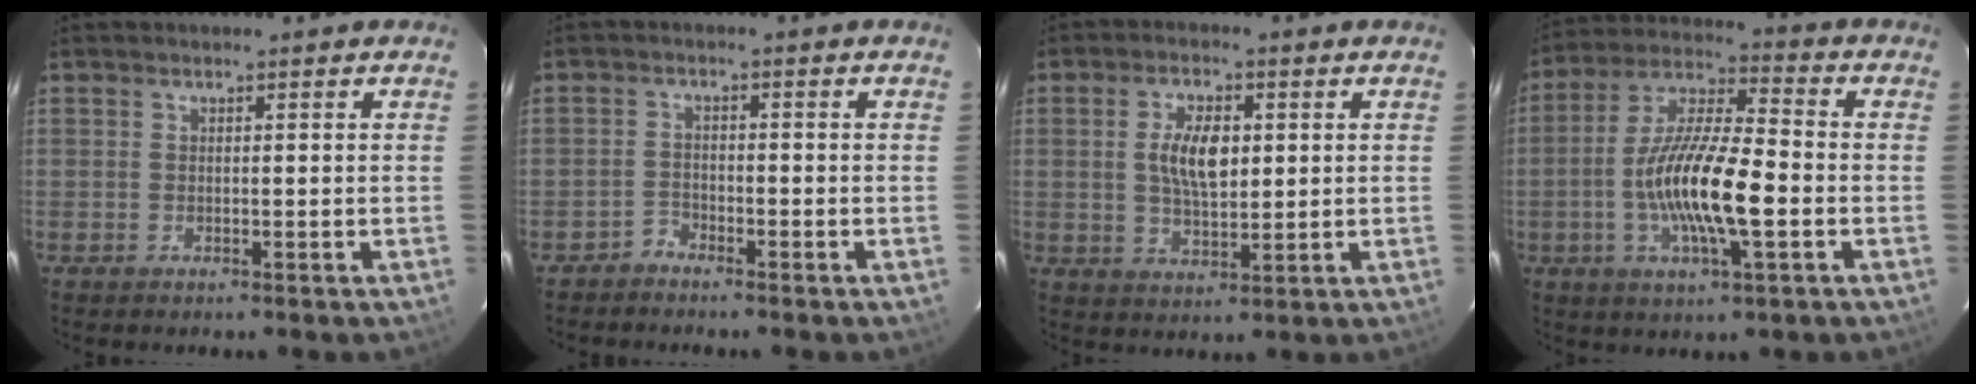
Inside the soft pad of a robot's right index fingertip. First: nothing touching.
{"total": 1.9, "force": [-1.8, 0.6, -0.3], "torque": [0.005, 0.002, -0.036]}
{"total": 7.8, "force": [1.3, 3.8, 6.7], "torque": [-0.123, 0.005, 0.026]}
{"total": 15.6, "force": [-3.5, 3.6, 14.8], "torque": [-0.286, -0.002, -0.070]}